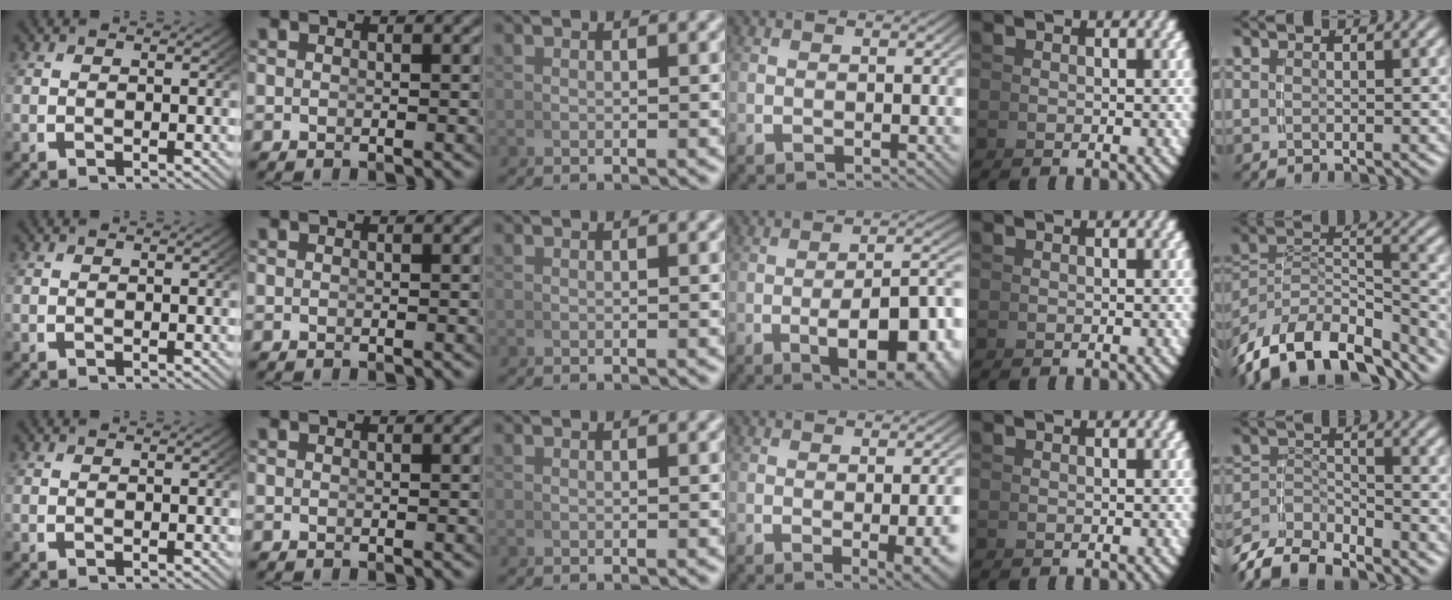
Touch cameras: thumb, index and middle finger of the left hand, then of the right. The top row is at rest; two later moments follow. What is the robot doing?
{"motion": "grasp_and_lifting", "object": "whiteboard"}